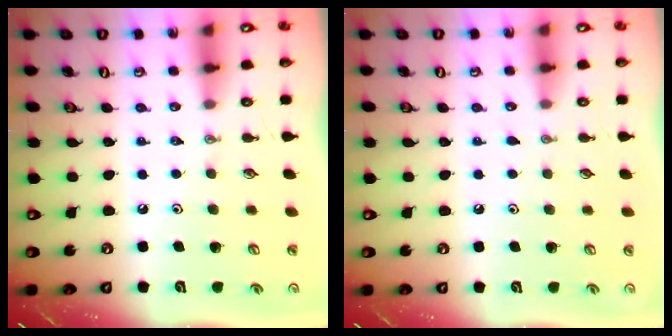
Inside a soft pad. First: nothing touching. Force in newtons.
{"total": 2.8, "press": 2.8, "slide": 0.3}